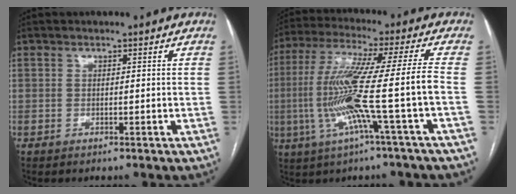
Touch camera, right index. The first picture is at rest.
{"total": 14.3, "force": [-3.4, -1.6, 13.8], "torque": [-0.274, 0.008, -0.068]}